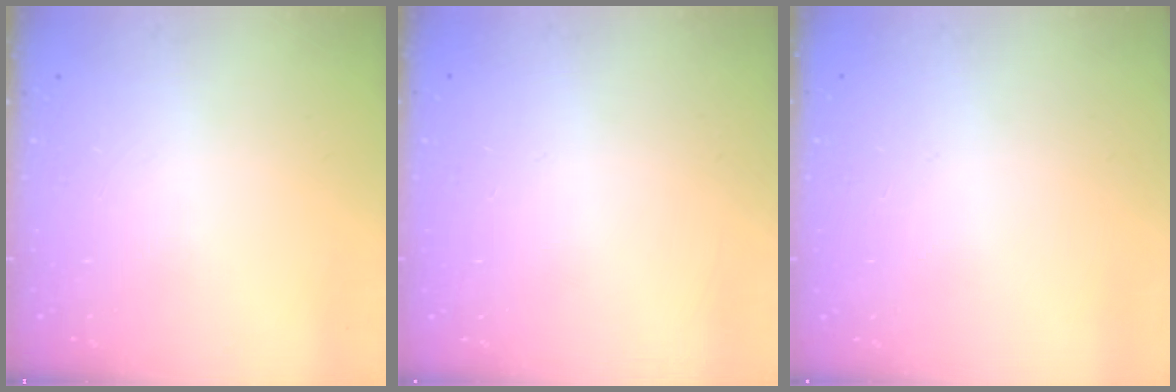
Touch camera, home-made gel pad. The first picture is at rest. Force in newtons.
{"total": 0.0}
{"total": 0.0}